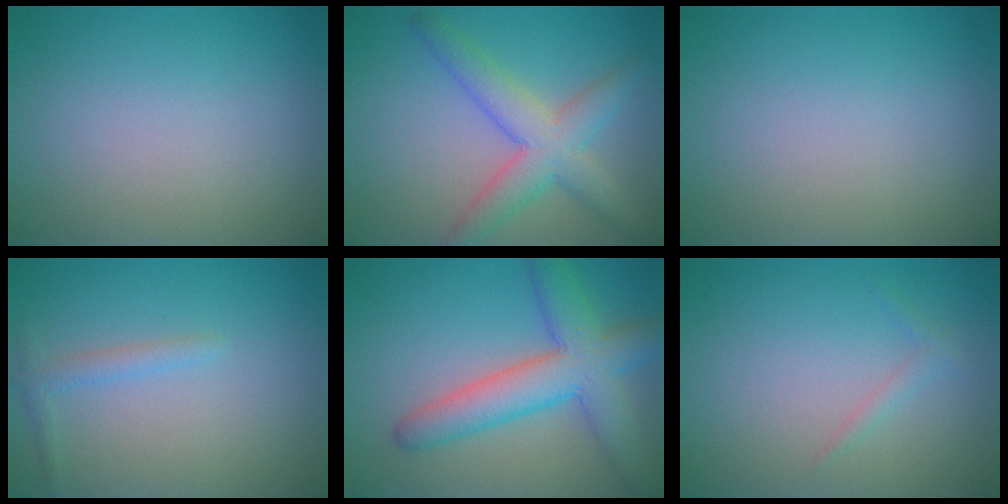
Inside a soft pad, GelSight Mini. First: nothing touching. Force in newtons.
{"total": 5.2, "press": 5.2, "slide": 0.2}
{"total": 0.0}
{"total": 1.3, "press": 1.3, "slide": 0.1}
{"total": 6.9, "press": 6.9, "slide": 0.2}
{"total": 0.9, "press": 0.9, "slide": 0.0}